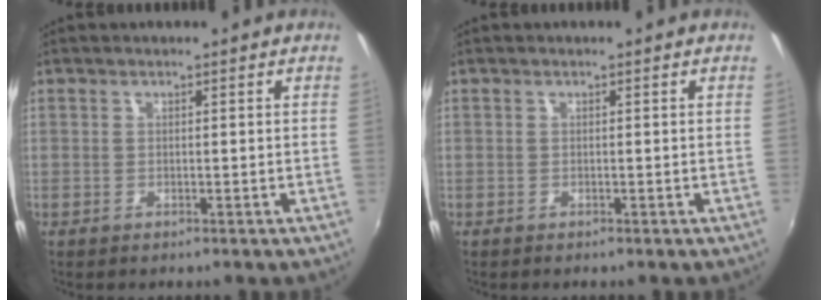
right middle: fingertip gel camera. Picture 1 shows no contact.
{"total": 0.0}